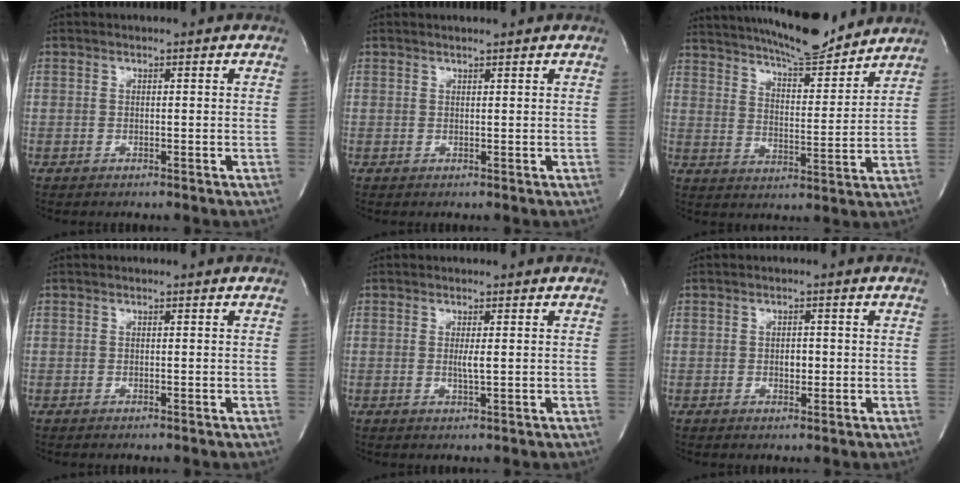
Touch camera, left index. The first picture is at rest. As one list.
[{"total": 1.6, "force": [1.4, 0.0, 0.7], "torque": [-0.009, 0.006, 0.022]}, {"total": 17.1, "force": [15.4, 2.2, 7.0], "torque": [-0.120, -0.003, 0.230]}, {"total": 0.0}, {"total": 1.5, "force": [0.1, 0.0, 1.5], "torque": [-0.034, -0.005, 0.001]}, {"total": 1.7, "force": [-0.2, 1.0, 1.3], "torque": [-0.021, -0.001, -0.002]}]